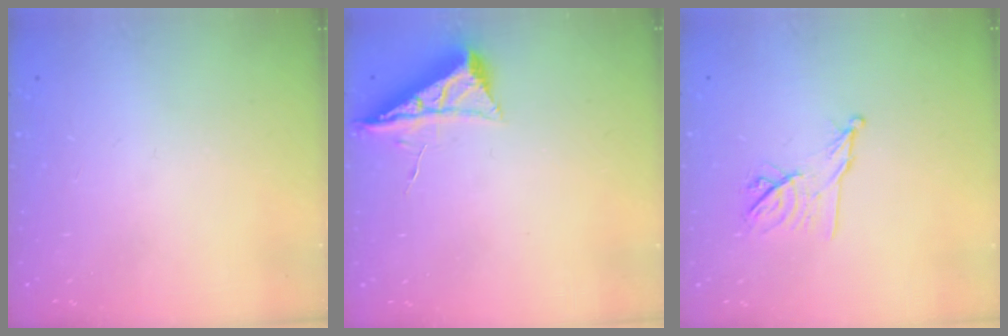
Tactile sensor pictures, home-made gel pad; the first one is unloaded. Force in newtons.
{"total": 6.5, "press": 6.5, "slide": 0.8}
{"total": 10.0, "press": 9.9, "slide": 0.9}